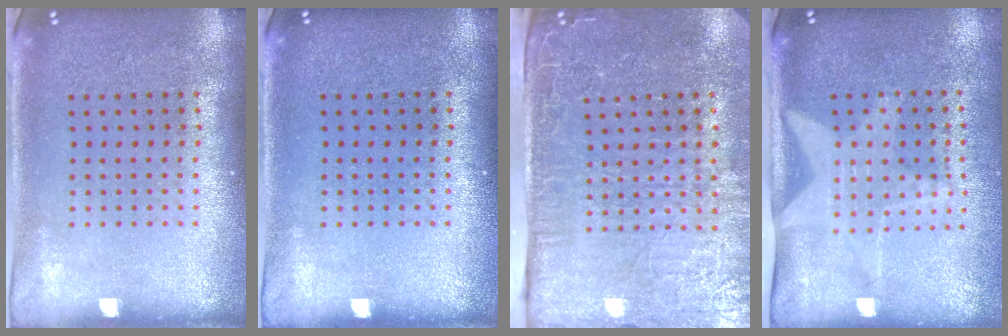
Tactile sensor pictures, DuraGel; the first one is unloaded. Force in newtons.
{"total": 0.0}
{"total": 4.8, "press": 4.0, "slide": 2.6}
{"total": 2.0, "press": 1.6, "slide": 1.2}